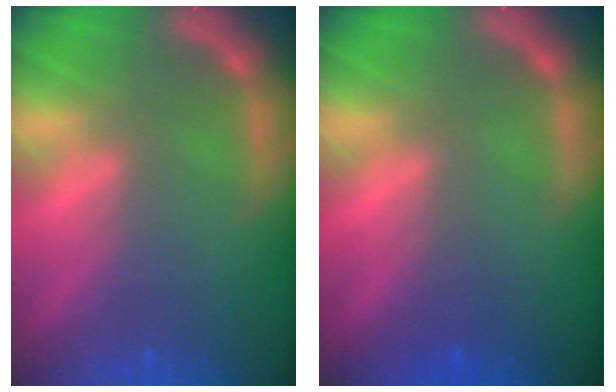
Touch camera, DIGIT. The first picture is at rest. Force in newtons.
{"total": 0.9}